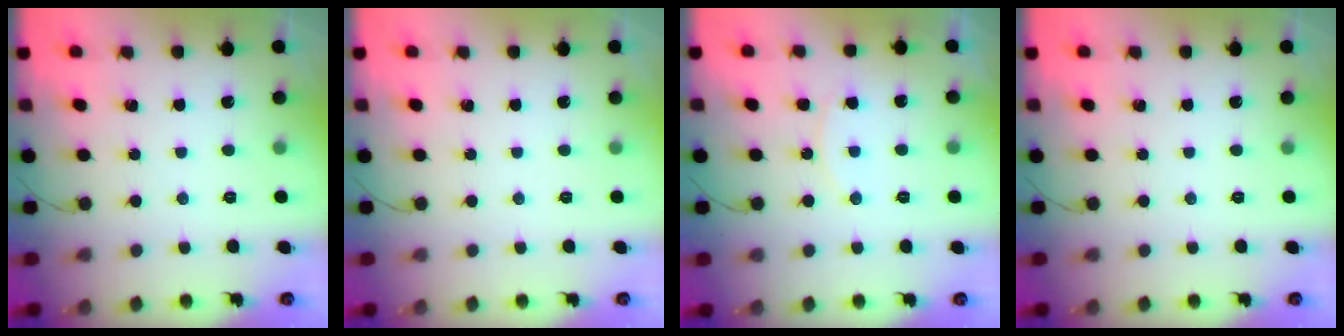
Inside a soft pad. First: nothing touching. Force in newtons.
{"total": 0.0}
{"total": 6.0, "press": 6.0, "slide": 0.6}
{"total": 0.0}